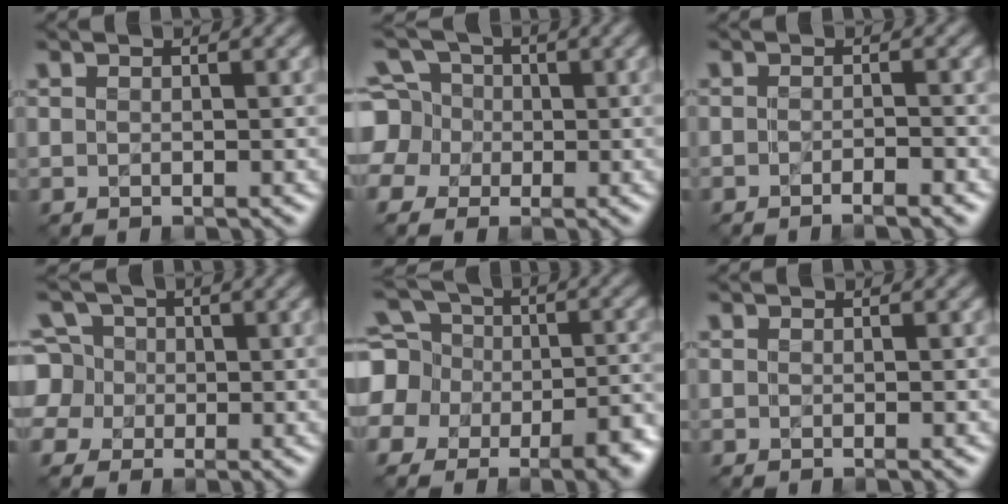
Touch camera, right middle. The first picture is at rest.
{"total": 8.5, "force": [0.7, 7.9, 3.1], "torque": [-0.086, 0.026, -0.017]}
{"total": 1.4, "force": [-1.1, 0.1, 0.8], "torque": [-0.014, -0.002, -0.024]}
{"total": 6.4, "force": [0.3, 6.0, 2.0], "torque": [-0.054, 0.035, -0.019]}
{"total": 14.7, "force": [-4.9, 12.4, 6.0], "torque": [-0.130, -0.016, -0.110]}
{"total": 0.0}